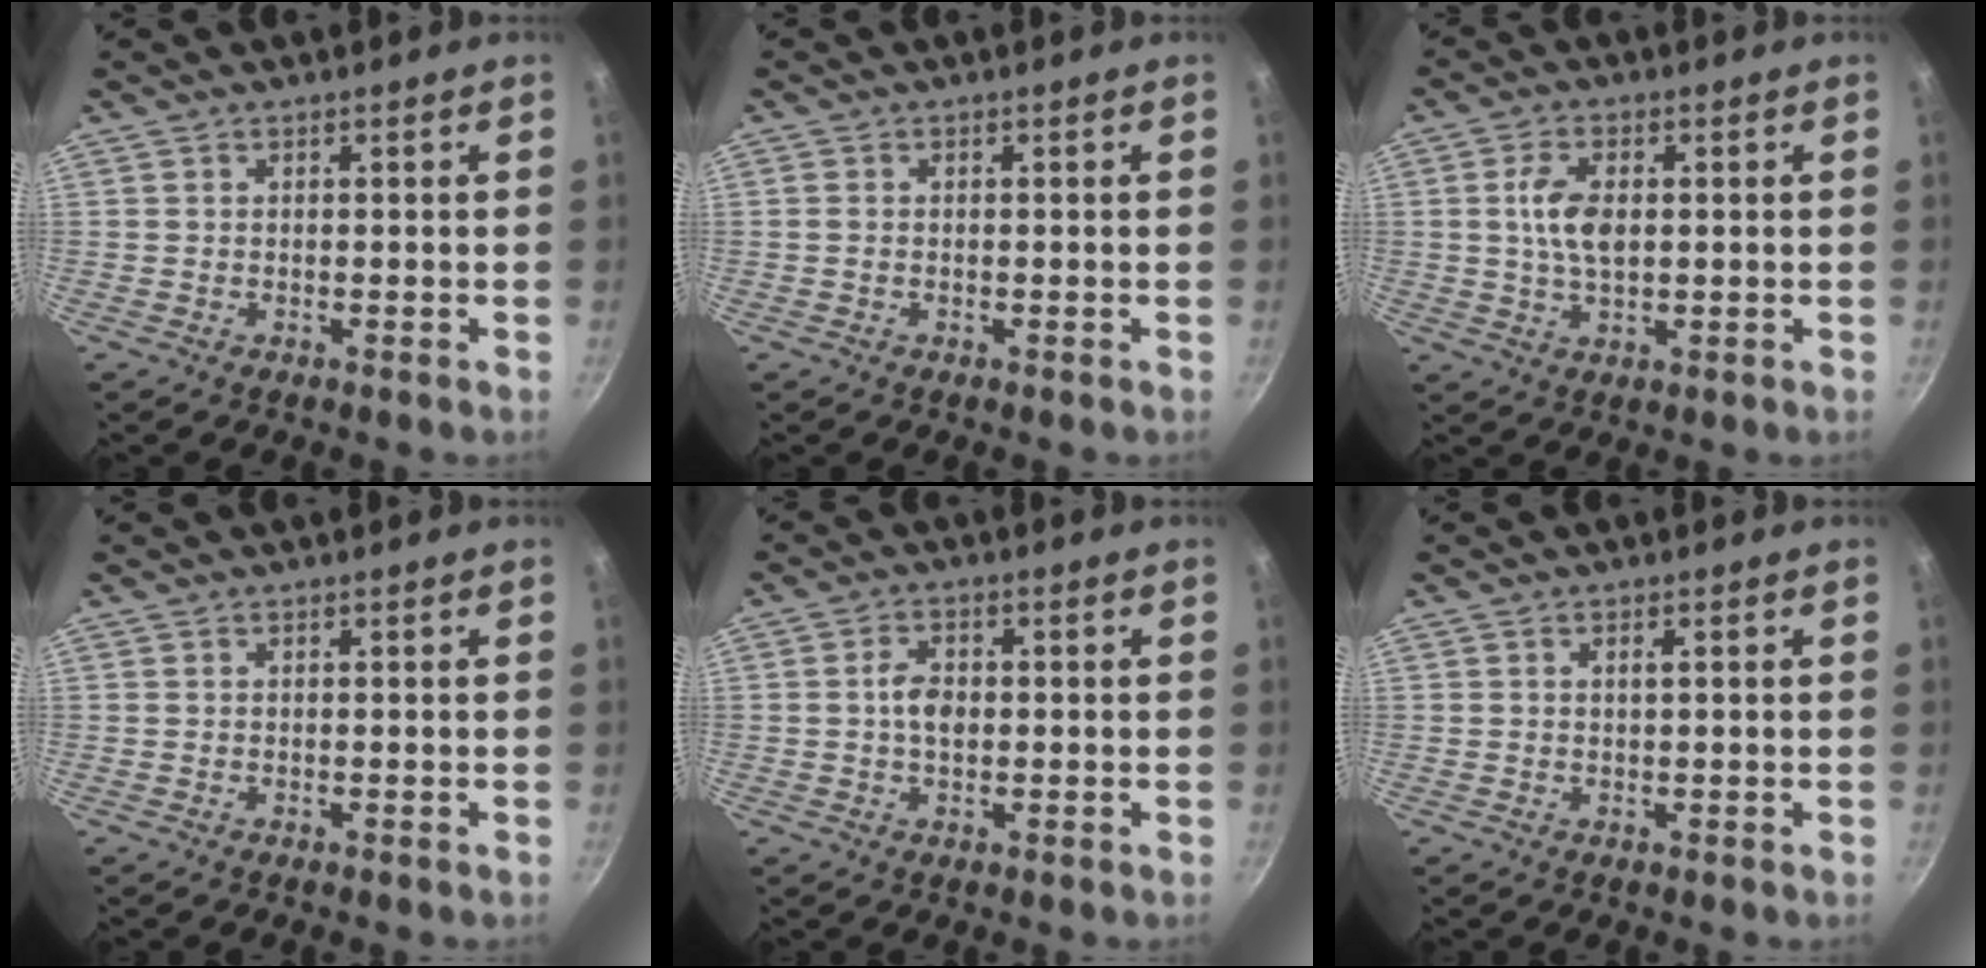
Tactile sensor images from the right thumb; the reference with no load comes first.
{"total": 1.0, "force": [-0.1, 0.8, 0.6], "torque": [-0.012, 0.003, -0.004]}
{"total": 6.9, "force": [0.8, 3.9, 5.7], "torque": [-0.102, 0.003, 0.014]}
{"total": 0.0}
{"total": 4.4, "force": [0.1, 2.9, 3.3], "torque": [-0.048, 0.009, -0.004]}
{"total": 1.1, "force": [0.3, 0.5, 1.0], "torque": [-0.016, 0.003, 0.006]}